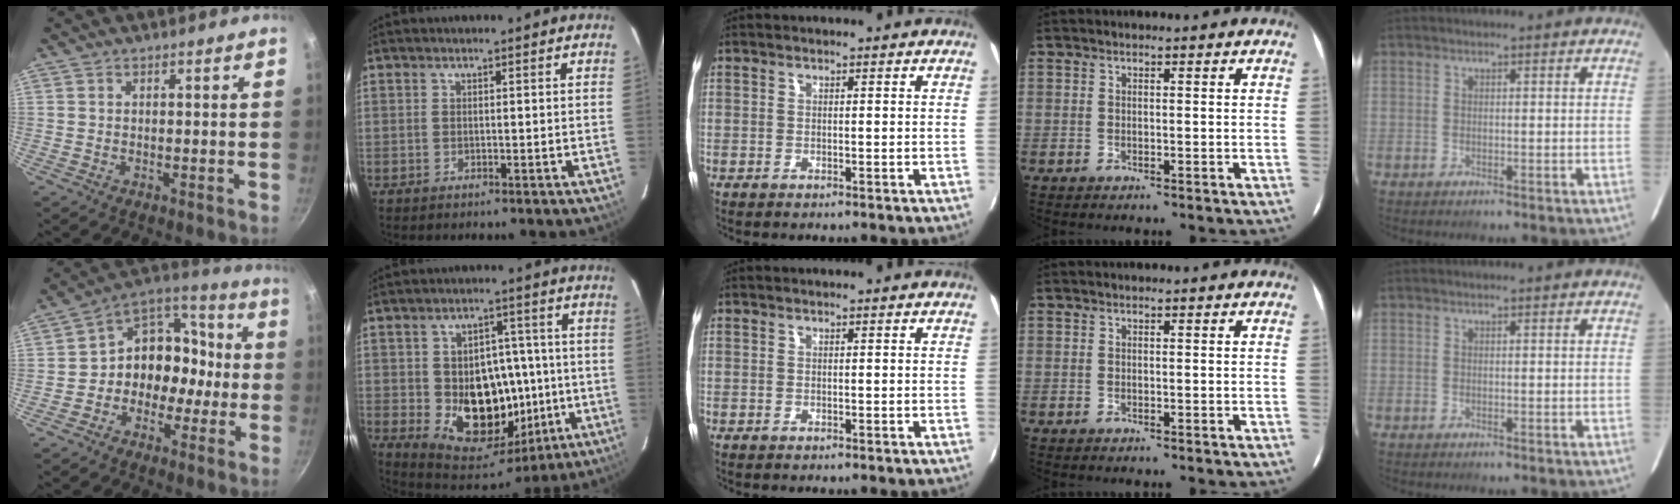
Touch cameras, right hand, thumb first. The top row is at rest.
{"thumb": {"total": 12.9, "force": [-2.7, 10.7, 6.6], "torque": [-0.041, 0.067, -0.060]}, "index": {"total": 16.4, "force": [-2.2, 13.3, 9.5], "torque": [-0.177, 0.014, -0.008]}}